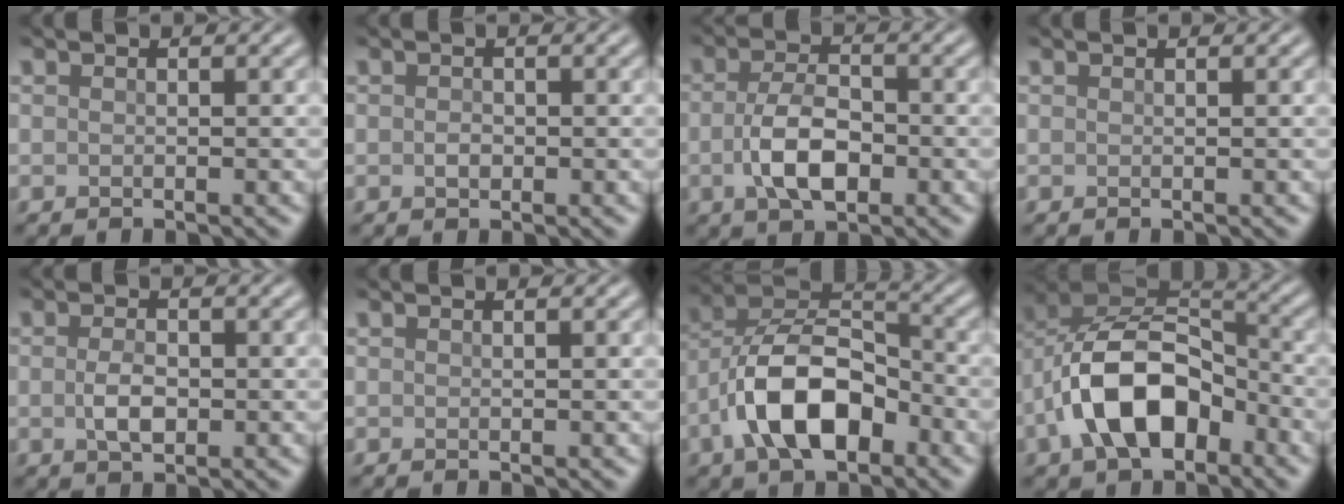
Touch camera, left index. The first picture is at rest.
{"total": 1.0, "force": [-0.2, 0.7, 0.7], "torque": [-0.013, -0.002, -0.005]}
{"total": 4.9, "force": [-1.2, 2.5, 4.1], "torque": [-0.086, -0.002, -0.025]}
{"total": 0.0}
{"total": 2.5, "force": [-0.3, 1.4, 2.1], "torque": [-0.044, -0.002, -0.007]}
{"total": 0.0}
{"total": 9.2, "force": [-3.8, 4.8, 6.9], "torque": [-0.127, 0.018, -0.074]}
{"total": 10.2, "force": [-3.8, 5.7, 7.5], "torque": [-0.144, 0.019, -0.075]}